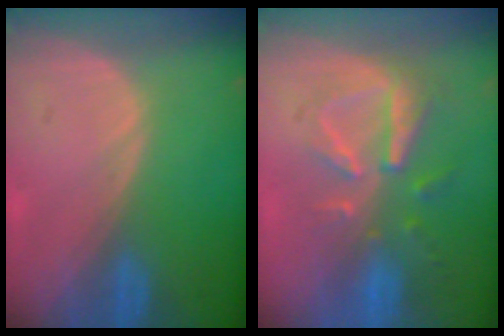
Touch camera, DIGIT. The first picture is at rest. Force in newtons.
{"total": 8.1, "press": 7.4, "slide": 3.2}